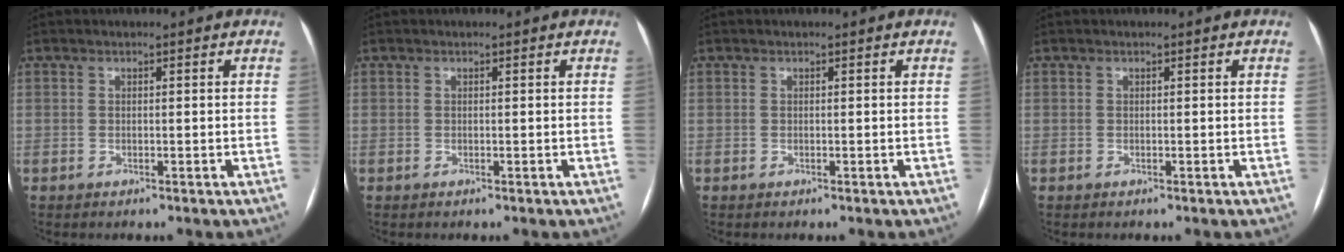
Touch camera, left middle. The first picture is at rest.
{"total": 0.0}
{"total": 0.0}
{"total": 0.0}